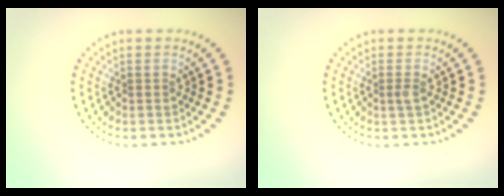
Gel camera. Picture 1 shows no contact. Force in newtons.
{"total": 0.7, "press": 0.5, "slide": 0.5}